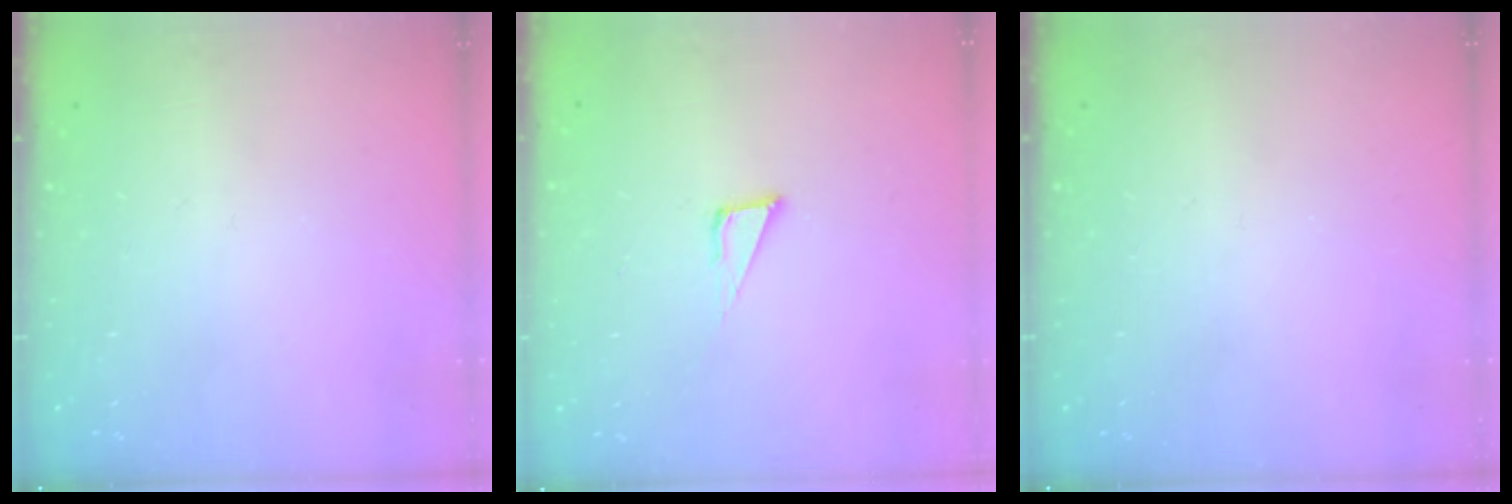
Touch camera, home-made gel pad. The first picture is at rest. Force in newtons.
{"total": 5.1, "press": 5.0, "slide": 0.9}
{"total": 0.0}